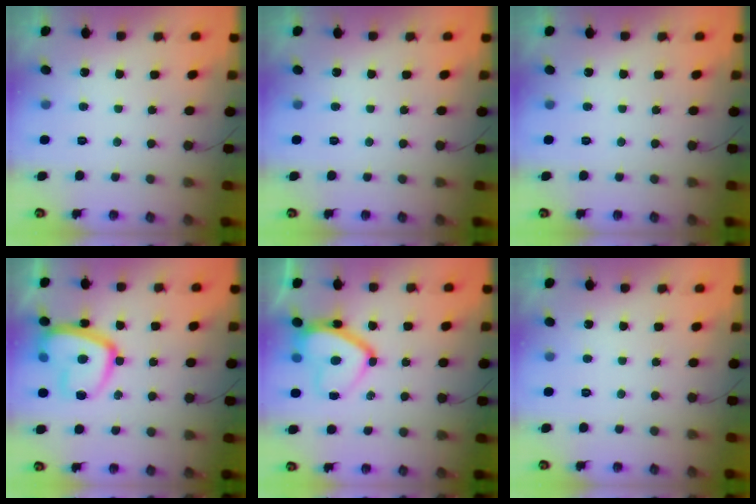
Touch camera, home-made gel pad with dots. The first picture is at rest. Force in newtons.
{"total": 0.0}
{"total": 0.0}
{"total": 17.7, "press": 17.6, "slide": 1.7}
{"total": 13.8, "press": 13.8, "slide": 1.4}
{"total": 0.0}